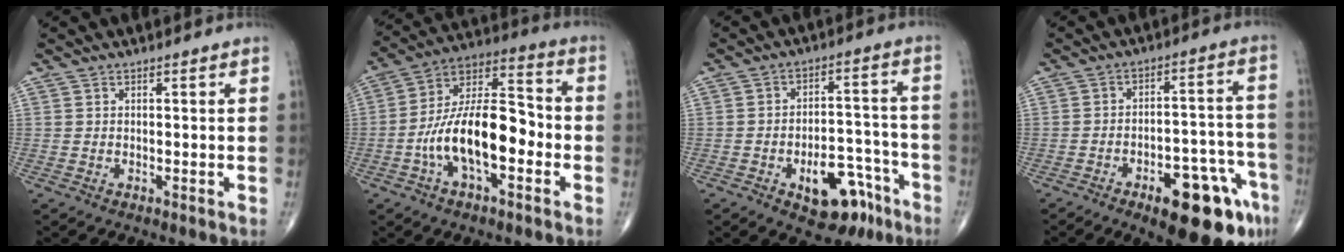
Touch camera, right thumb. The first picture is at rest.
{"total": 17.3, "force": [-4.3, 7.9, 14.8], "torque": [-0.253, 0.047, -0.082]}
{"total": 12.7, "force": [-6.7, 6.8, 8.3], "torque": [-0.080, 0.057, -0.087]}
{"total": 17.7, "force": [-9.5, 6.4, 13.5], "torque": [-0.126, 0.064, -0.120]}